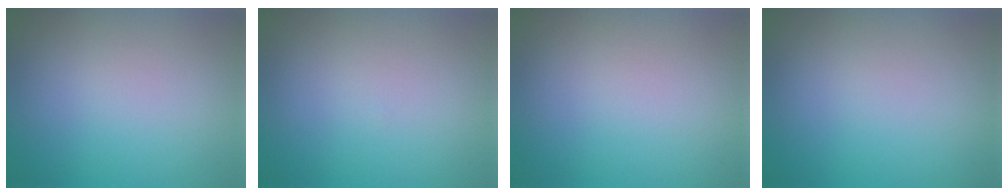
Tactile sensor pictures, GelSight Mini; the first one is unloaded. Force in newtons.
{"total": 0.0}
{"total": 0.0}
{"total": 0.0}